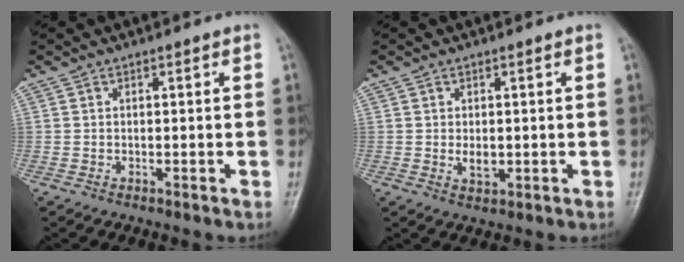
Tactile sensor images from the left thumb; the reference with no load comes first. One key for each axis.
{"total": 2.7, "fx": 0.0, "fy": 1.6, "fz": 2.2, "tx": -0.031, "ty": -0.005, "tz": 0.005}